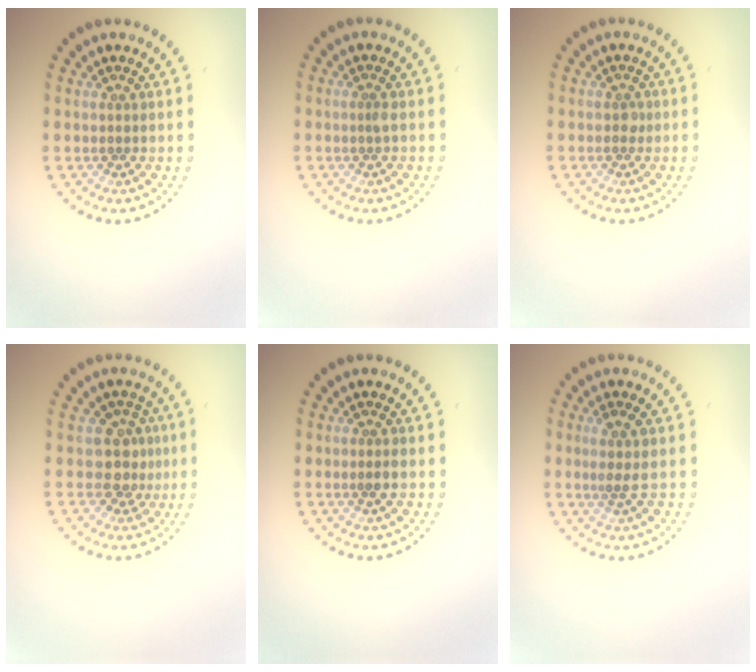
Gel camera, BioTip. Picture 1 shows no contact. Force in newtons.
{"total": 0.7, "press": 0.5, "slide": 0.4}
{"total": 0.6, "press": 0.5, "slide": 0.3}
{"total": 2.6, "press": 2.1, "slide": 1.7}
{"total": 1.3, "press": 1.1, "slide": 0.6}
{"total": 1.9, "press": 1.5, "slide": 1.2}